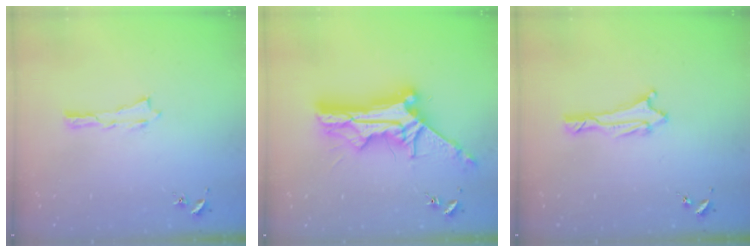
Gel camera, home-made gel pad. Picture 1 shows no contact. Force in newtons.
{"total": 13.3, "press": 13.3, "slide": 1.1}
{"total": 1.3, "press": 1.3, "slide": 0.1}